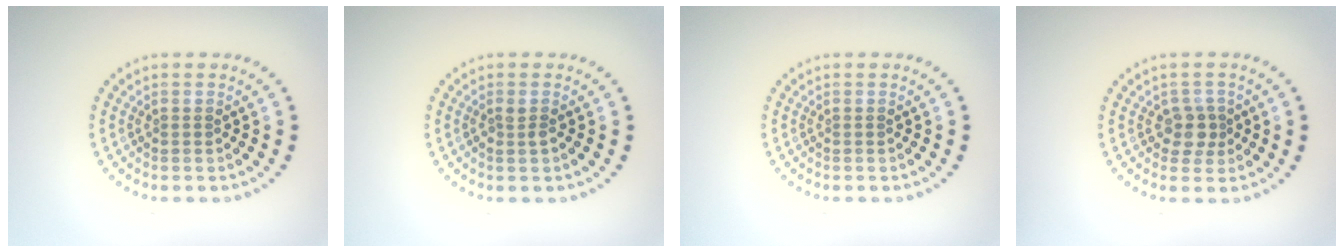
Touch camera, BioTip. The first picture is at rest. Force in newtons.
{"total": 0.6, "press": 0.6, "slide": 0.2}
{"total": 0.0}
{"total": 2.0, "press": 1.7, "slide": 1.0}